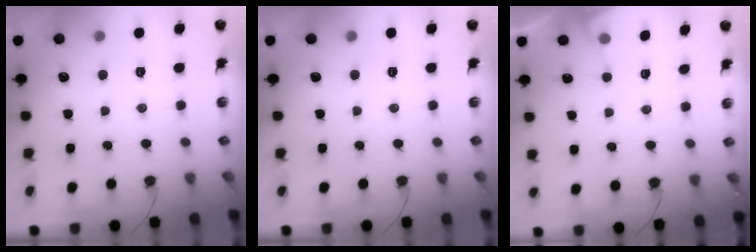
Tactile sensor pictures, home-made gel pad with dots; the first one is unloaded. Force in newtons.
{"total": 0.0}
{"total": 3.4, "press": 3.4, "slide": 0.5}